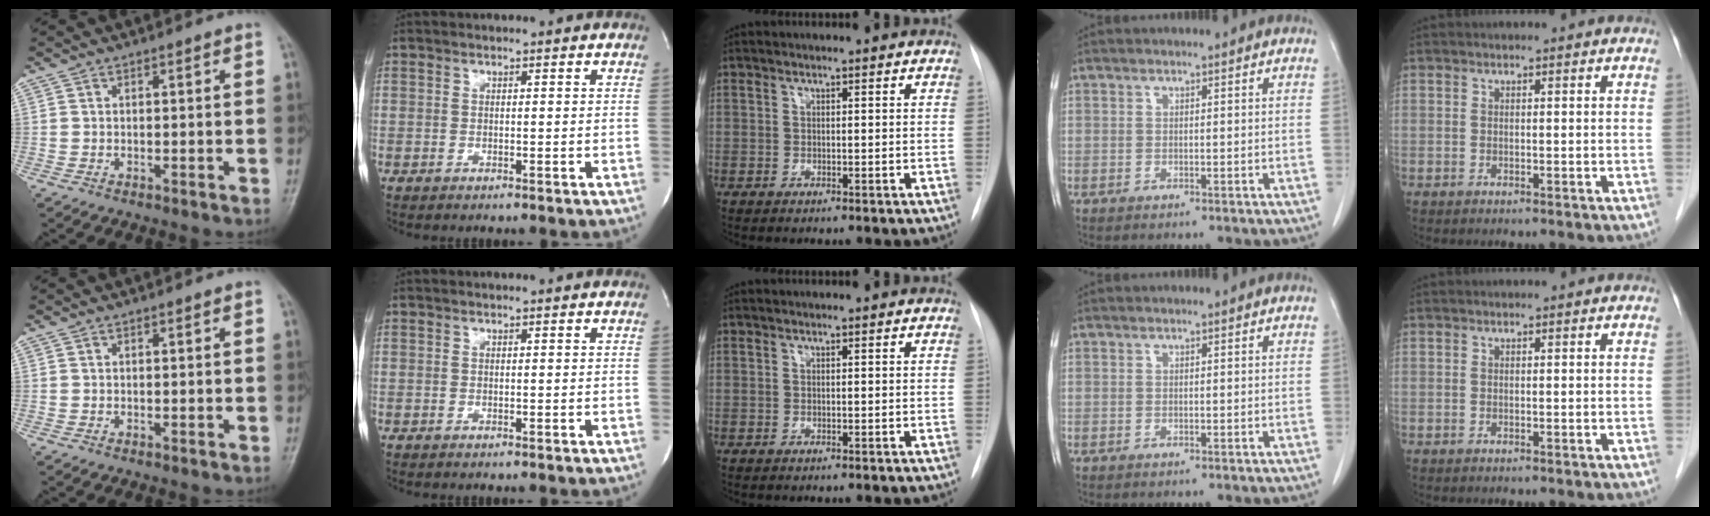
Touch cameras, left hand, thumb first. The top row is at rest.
{"index": {"total": 0.7, "force": [0.7, 0.1, 0.1], "torque": [-0.008, 0.007, 0.010]}}